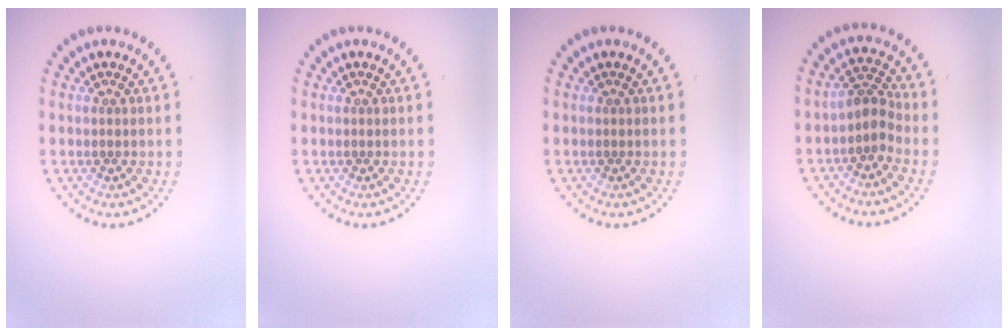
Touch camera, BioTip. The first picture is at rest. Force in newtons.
{"total": 0.0}
{"total": 0.0}
{"total": 2.5, "press": 1.9, "slide": 1.6}